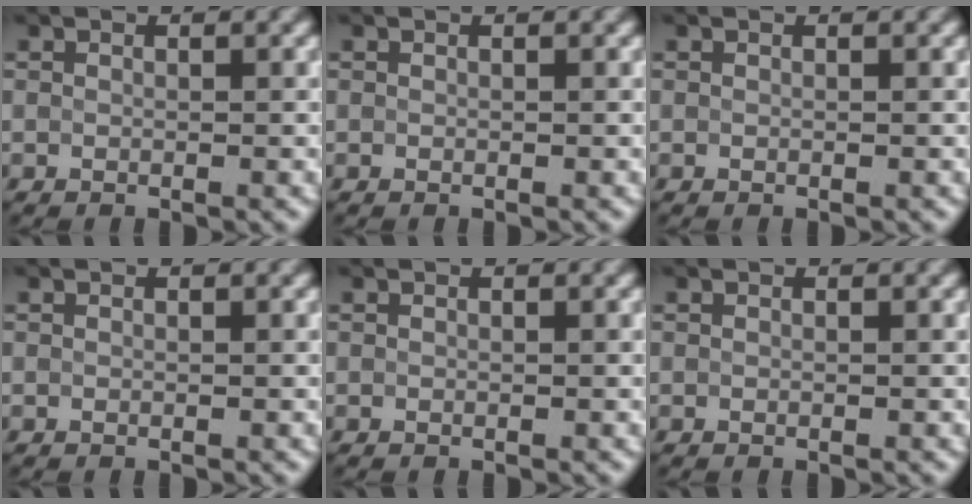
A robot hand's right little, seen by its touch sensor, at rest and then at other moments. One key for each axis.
{"total": 0.0}
{"total": 0.0}
{"total": 0.0}
{"total": 0.0}
{"total": 0.0}